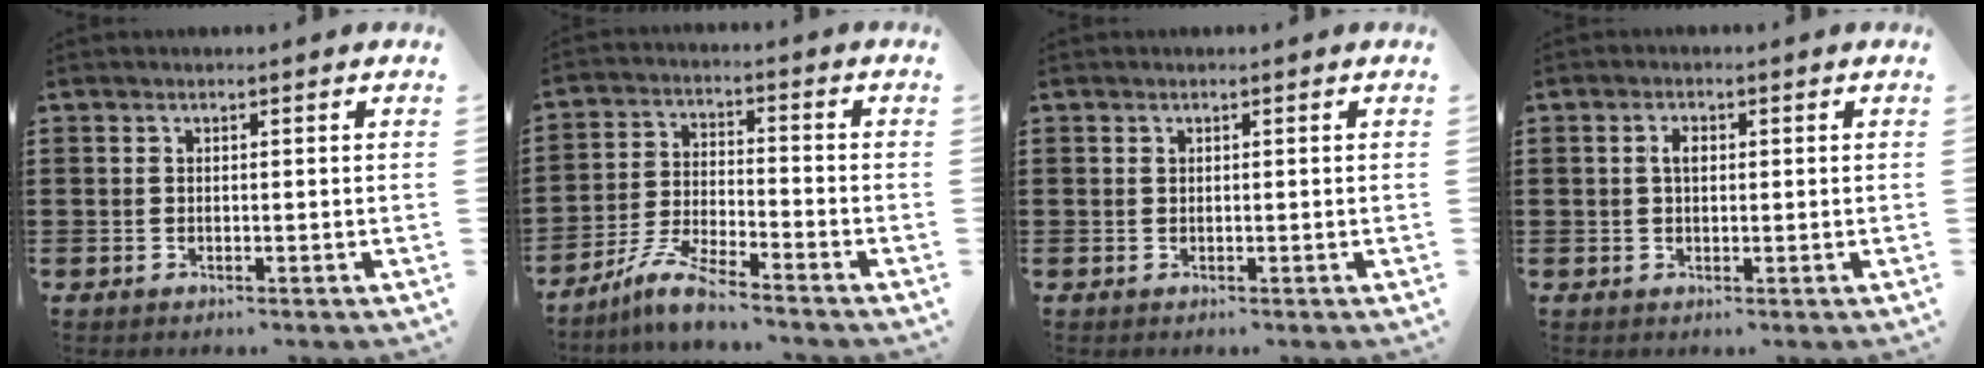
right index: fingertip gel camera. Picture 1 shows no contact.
{"total": 6.4, "force": [-5.6, 0.4, 3.0], "torque": [-0.077, -0.009, -0.113]}
{"total": 0.0}
{"total": 2.1, "force": [0.4, 1.1, 1.8], "torque": [-0.038, 0.008, 0.005]}